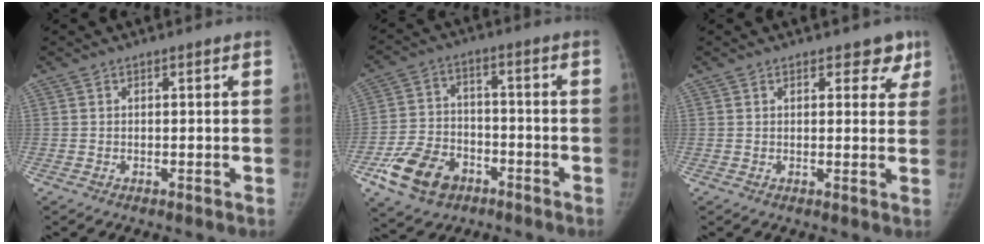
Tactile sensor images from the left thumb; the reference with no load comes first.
{"total": 12.4, "force": [-6.6, 8.4, 6.4], "torque": [-0.102, 0.030, -0.114]}
{"total": 4.4, "force": [2.9, 2.5, 2.2], "torque": [0.013, -0.011, 0.029]}